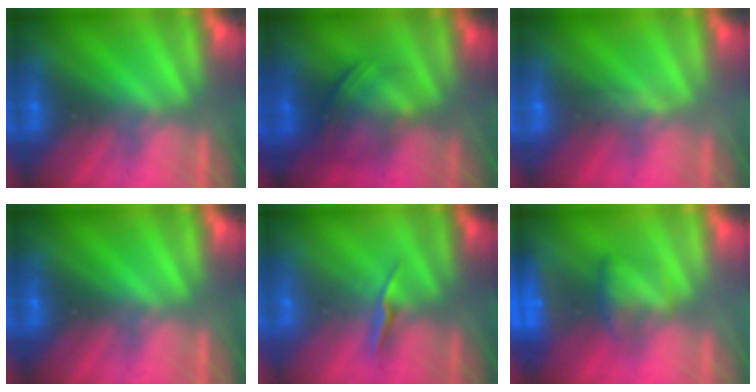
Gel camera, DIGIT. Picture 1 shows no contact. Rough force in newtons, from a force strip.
{"total": 1.9}
{"total": 3.4}
{"total": 0.0}
{"total": 1.3}
{"total": 6.9}